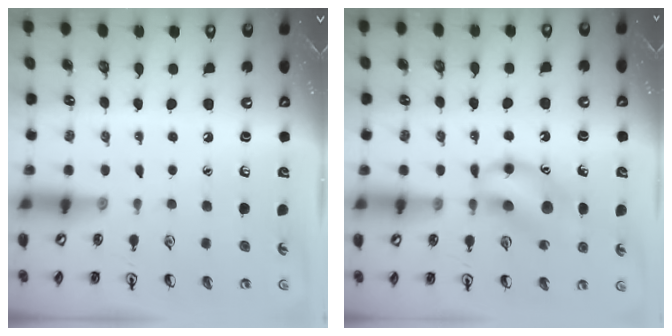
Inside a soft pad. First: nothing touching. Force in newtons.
{"total": 13.3, "press": 13.1, "slide": 2.2}